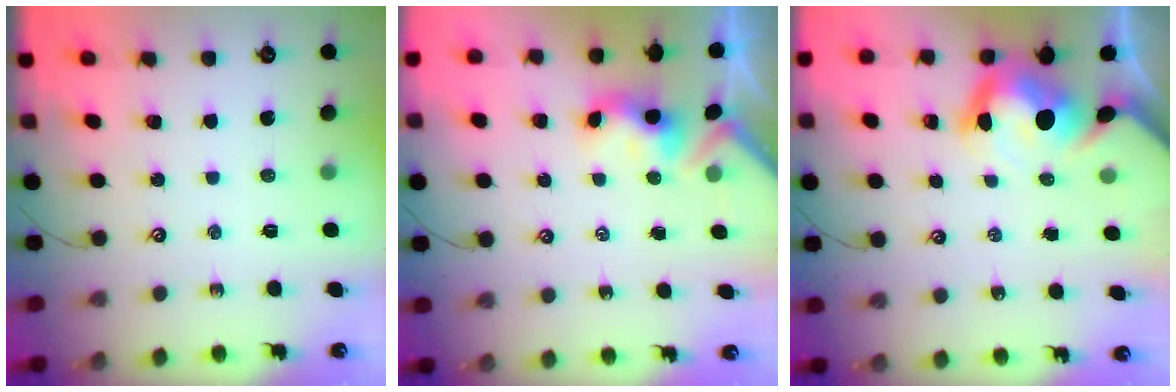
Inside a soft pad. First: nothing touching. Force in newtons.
{"total": 3.0, "press": 3.0, "slide": 0.6}
{"total": 9.7, "press": 9.6, "slide": 1.1}